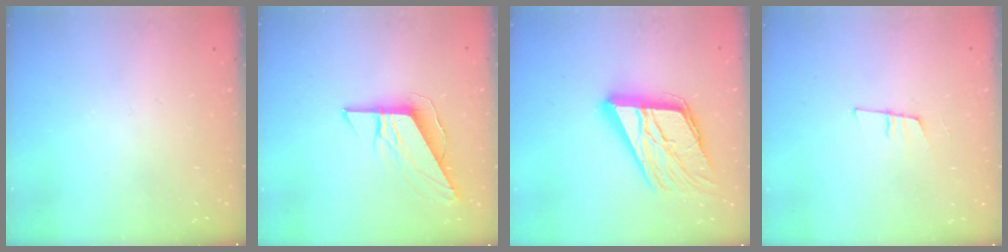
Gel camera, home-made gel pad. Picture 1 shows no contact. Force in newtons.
{"total": 9.2, "press": 9.2, "slide": 0.6}
{"total": 19.6, "press": 19.5, "slide": 1.9}
{"total": 7.6, "press": 7.0, "slide": 3.0}